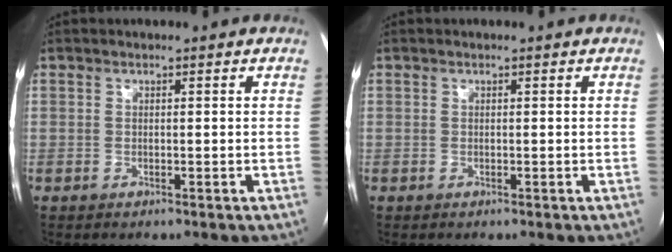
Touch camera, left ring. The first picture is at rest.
{"total": 0.0}